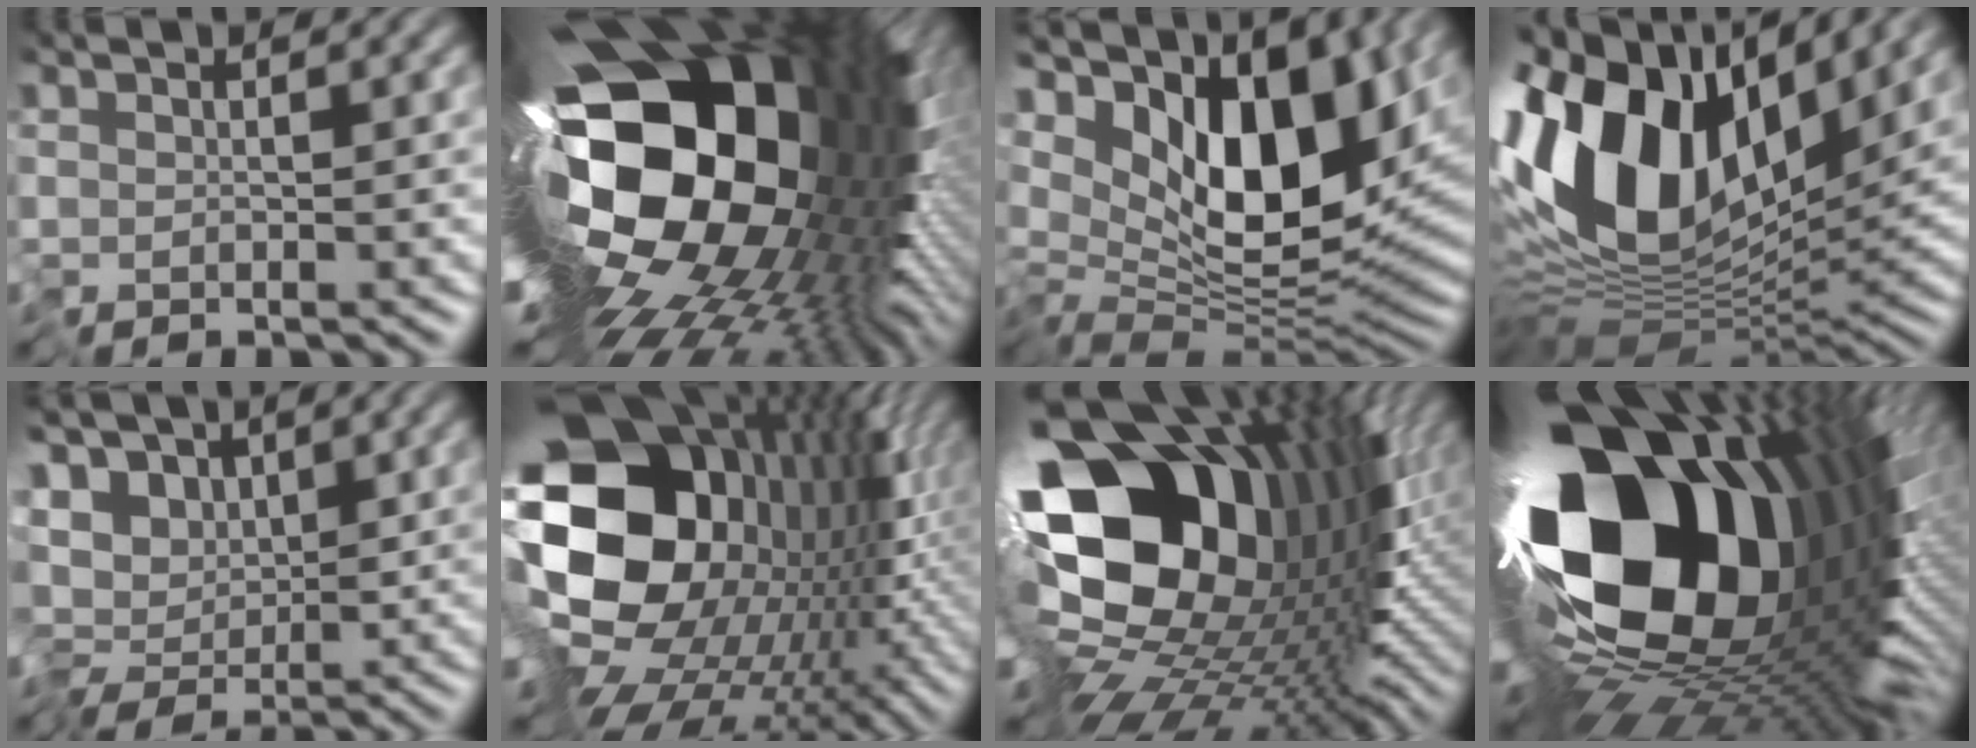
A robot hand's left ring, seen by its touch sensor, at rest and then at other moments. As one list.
[{"total": 20.9, "force": [0.4, 12.7, 16.6], "torque": [-0.278, -0.025, 0.007]}, {"total": 12.4, "force": [4.9, 6.0, 9.7], "torque": [-0.153, 0.001, 0.082]}, {"total": 15.5, "force": [4.3, 8.6, 12.1], "torque": [-0.267, 0.025, 0.067]}, {"total": 5.9, "force": [0.1, 4.2, 4.1], "torque": [-0.044, 0.014, -0.013]}, {"total": 19.0, "force": [1.2, 14.3, 12.5], "torque": [-0.250, -0.003, 0.040]}, {"total": 19.9, "force": [2.6, 13.9, 14.0], "torque": [-0.248, -0.007, 0.062]}, {"total": 21.1, "force": [1.8, 12.8, 16.6], "torque": [-0.307, -0.094, 0.061]}]